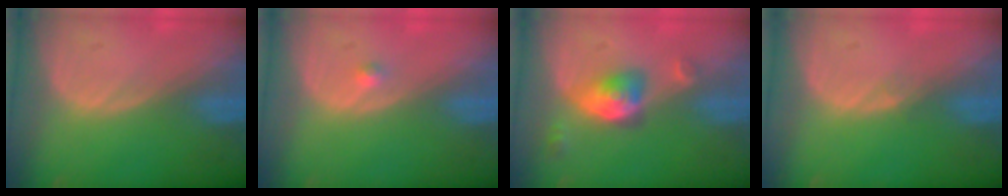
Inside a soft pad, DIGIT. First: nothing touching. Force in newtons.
{"total": 0.9, "press": 0.7, "slide": 0.6}
{"total": 5.2, "press": 4.7, "slide": 2.2}
{"total": 0.7, "press": 0.7, "slide": 0.1}